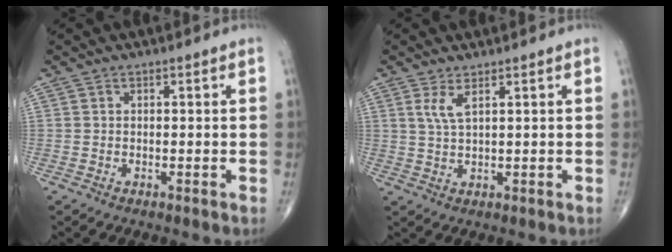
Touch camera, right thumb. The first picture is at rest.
{"total": 3.1, "force": [1.5, 0.7, 2.6], "torque": [-0.060, -0.007, 0.038]}